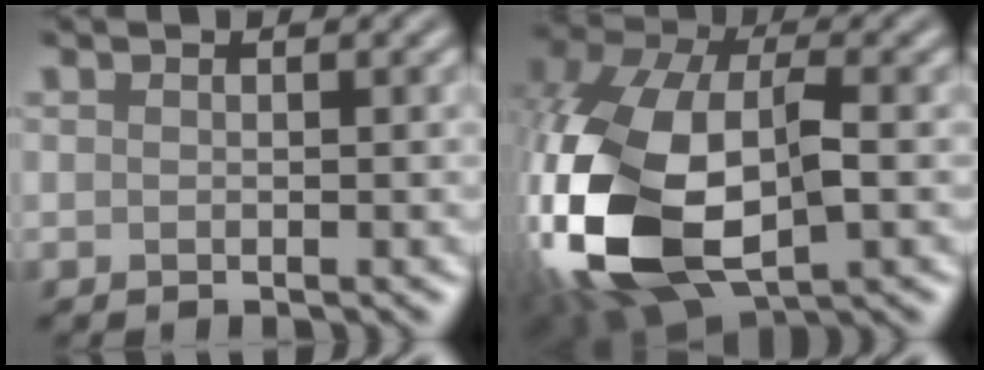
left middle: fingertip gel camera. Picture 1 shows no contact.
{"total": 14.3, "force": [-3.2, 8.2, 11.3], "torque": [-0.284, -0.034, -0.053]}